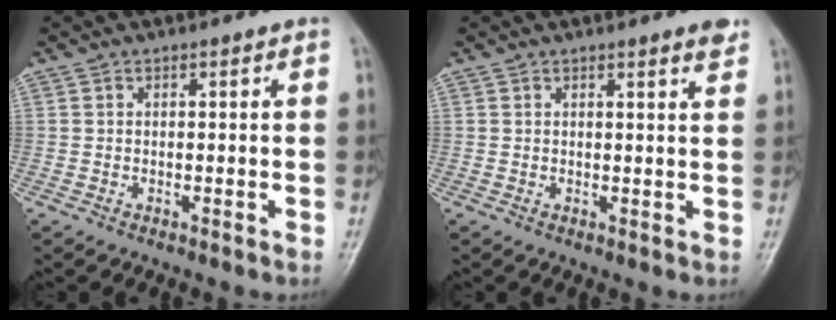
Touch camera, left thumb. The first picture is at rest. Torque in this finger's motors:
{"motor_torque": [-0.03, -0.07, -0.13, -0.16, 0.06]}